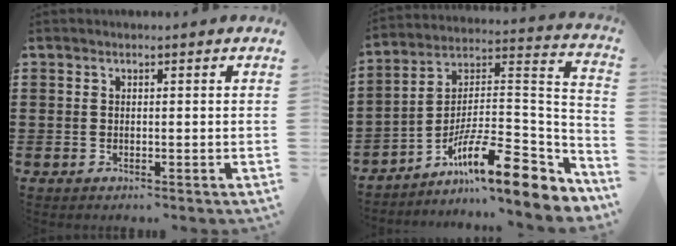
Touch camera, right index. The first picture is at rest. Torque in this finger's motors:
{"motor_torque": [0.01, 0.15, 0.55, 0.21]}